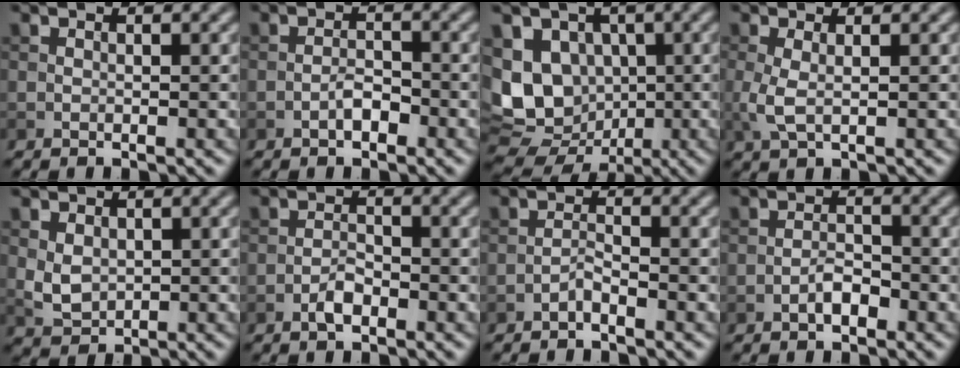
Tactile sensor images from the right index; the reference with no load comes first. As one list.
[{"total": 1.7, "force": [-1.0, 0.7, 1.2], "torque": [-0.020, 0.006, -0.020]}, {"total": 10.2, "force": [-0.7, 8.4, 5.8], "torque": [-0.097, -0.015, -0.001]}, {"total": 2.2, "force": [0.1, 0.8, 2.0], "torque": [-0.052, 0.000, 0.001]}, {"total": 2.5, "force": [0.4, 1.9, 1.6], "torque": [-0.036, -0.004, 0.011]}, {"total": 1.8, "force": [-1.1, 0.7, 1.2], "torque": [-0.022, 0.004, -0.024]}, {"total": 1.2, "force": [-1.0, 0.1, 0.6], "torque": [-0.013, 0.006, -0.022]}, {"total": 1.8, "force": [-1.1, 0.8, 1.2], "torque": [-0.021, 0.005, -0.022]}]